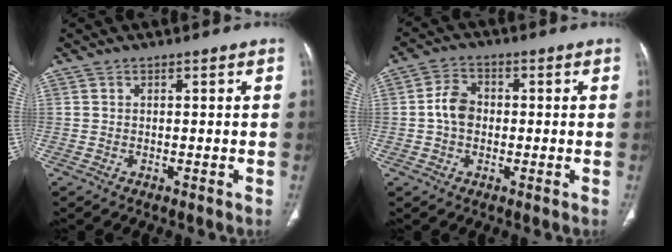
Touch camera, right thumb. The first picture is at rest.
{"total": 5.4, "force": [-0.3, 4.1, 3.4], "torque": [-0.053, 0.013, -0.013]}